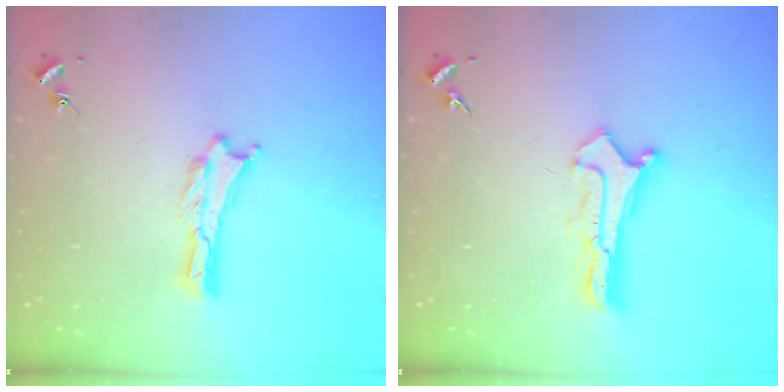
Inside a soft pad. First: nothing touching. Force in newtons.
{"total": 0.8, "press": 0.8, "slide": 0.0}